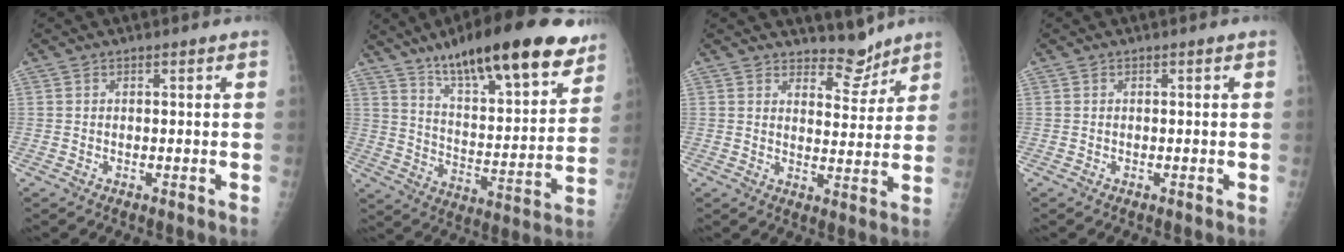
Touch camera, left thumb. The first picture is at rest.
{"total": 25.1, "force": [17.4, 6.7, 16.8], "torque": [-0.223, -0.063, 0.274]}
{"total": 5.7, "force": [5.2, 2.2, 0.7], "torque": [0.015, -0.047, 0.082]}
{"total": 0.0}